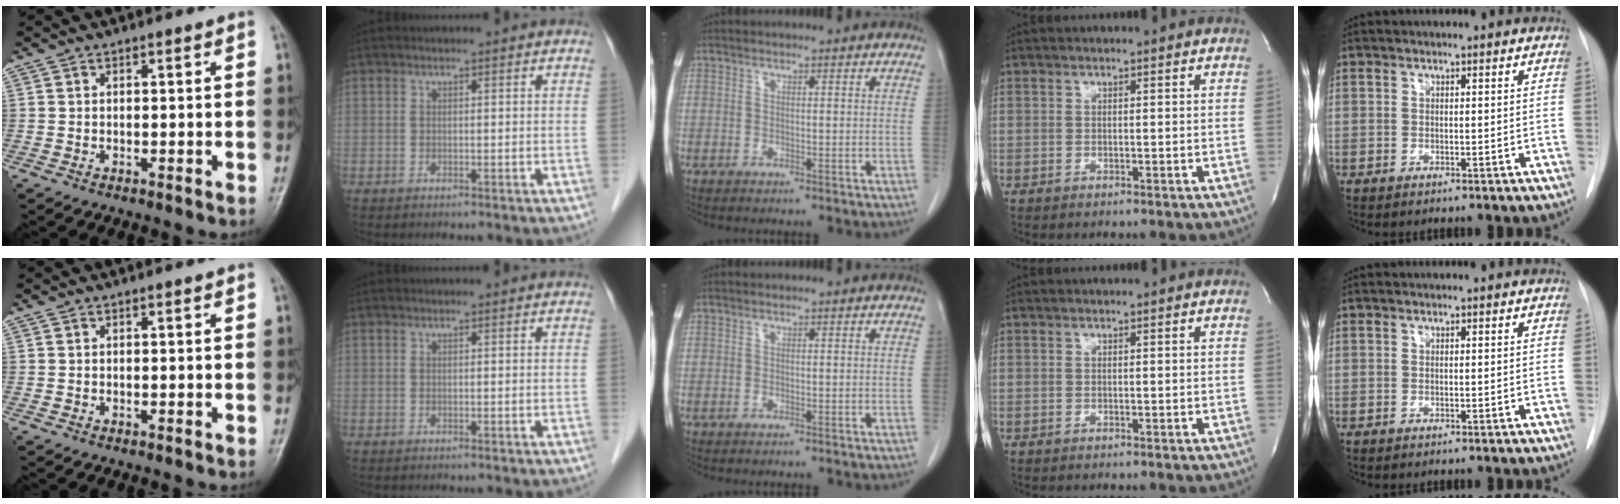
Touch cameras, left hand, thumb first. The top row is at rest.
{}